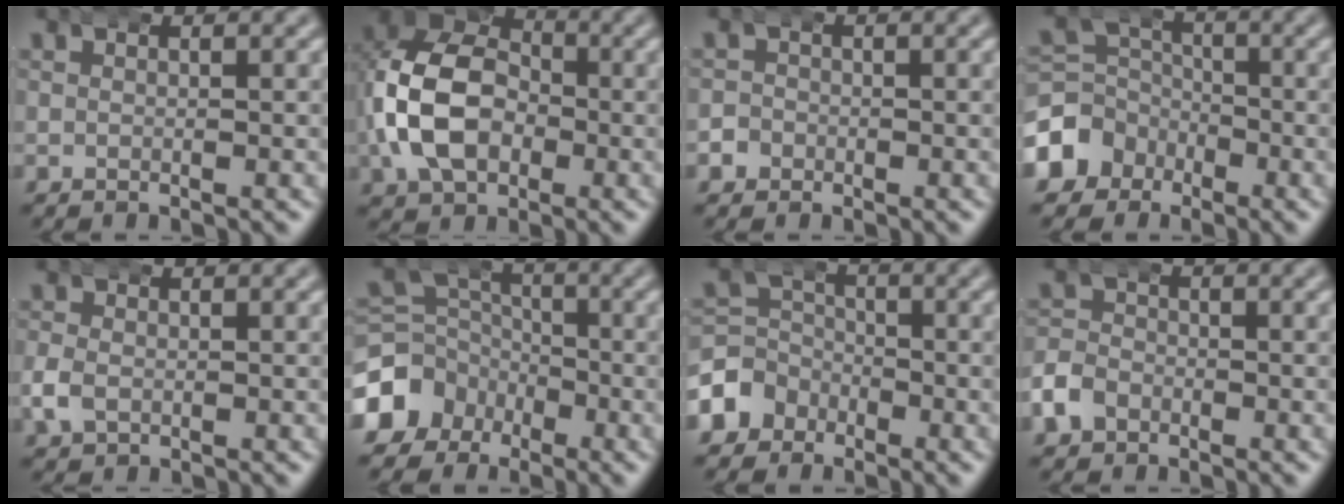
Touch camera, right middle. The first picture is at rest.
{"total": 12.3, "force": [0.5, 10.3, 6.8], "torque": [-0.138, -0.004, -0.003]}
{"total": 2.9, "force": [-1.3, 2.6, 0.1], "torque": [-0.009, -0.005, -0.032]}
{"total": 7.0, "force": [-2.7, 6.2, 1.7], "torque": [-0.042, -0.024, -0.049]}
{"total": 2.0, "force": [-0.6, 1.6, 1.0], "torque": [-0.030, 0.002, -0.012]}
{"total": 8.4, "force": [-2.8, 7.6, 2.5], "torque": [-0.055, -0.031, -0.050]}
{"total": 5.5, "force": [-2.5, 4.8, 1.2], "torque": [-0.034, -0.016, -0.045]}
{"total": 3.2, "force": [-1.8, 2.6, 0.7], "torque": [-0.017, 0.002, -0.041]}